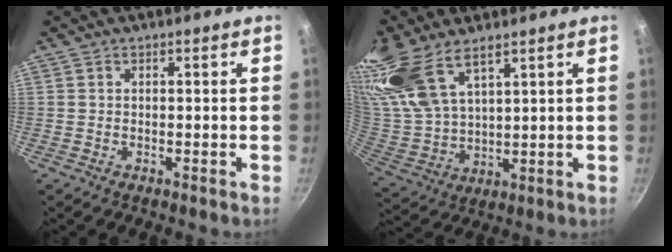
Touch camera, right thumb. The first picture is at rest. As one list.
[{"total": 16.8, "force": [11.2, 7.4, 10.1], "torque": [-0.209, -0.037, 0.240]}]